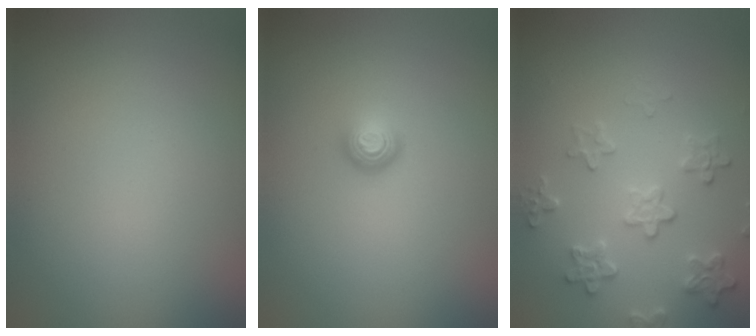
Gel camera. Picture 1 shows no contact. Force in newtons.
{"total": 1.6, "press": 1.0, "slide": 1.2}
{"total": 3.4, "press": 2.9, "slide": 1.8}